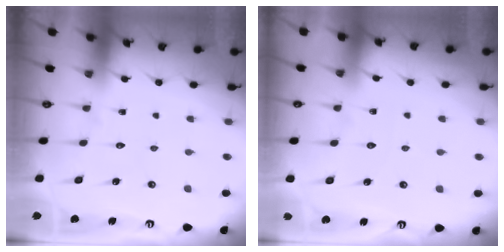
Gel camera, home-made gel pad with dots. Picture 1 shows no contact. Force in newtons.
{"total": 1.8, "press": 1.8, "slide": 0.3}